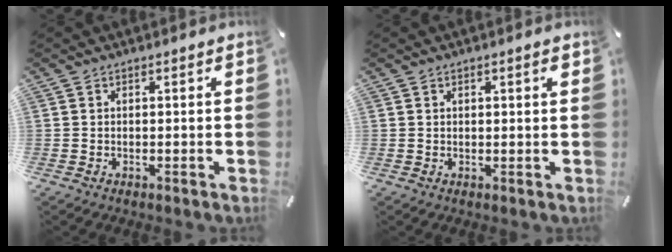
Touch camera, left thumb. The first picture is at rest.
{"total": 1.4, "force": [0.6, 0.3, 1.3], "torque": [-0.025, 0.002, 0.009]}